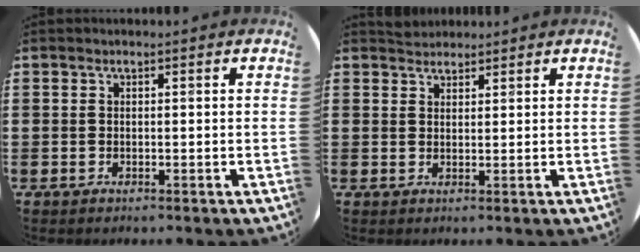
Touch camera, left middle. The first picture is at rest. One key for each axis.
{"total": 1.9, "fx": 1.8, "fy": 0.6, "fz": -0.1, "tx": 0.008, "ty": 0.002, "tz": 0.034}